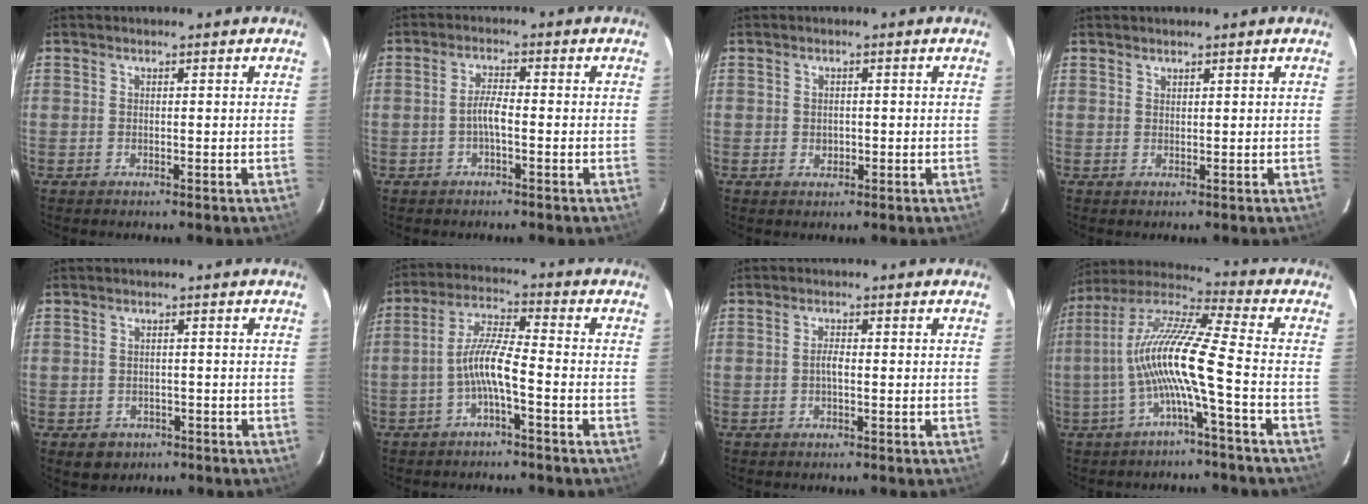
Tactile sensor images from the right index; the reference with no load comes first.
{"total": 2.9, "force": [-1.0, 0.5, 2.7], "torque": [-0.055, 0.006, -0.020]}
{"total": 1.6, "force": [-0.2, 1.4, 0.7], "torque": [-0.010, 0.002, -0.003]}
{"total": 0.7, "force": [0.7, 0.2, 0.0], "torque": [-0.001, 0.002, 0.014]}
{"total": 3.9, "force": [-1.9, 3.3, 1.1], "torque": [-0.026, 0.003, -0.018]}
{"total": 6.6, "force": [-2.8, 0.6, 5.9], "torque": [-0.132, 0.015, -0.053]}
{"total": 1.6, "force": [-0.3, 0.5, 1.5], "torque": [-0.029, 0.005, -0.008]}
{"total": 12.9, "force": [-3.4, -0.3, 12.5], "torque": [-0.242, 0.010, -0.067]}